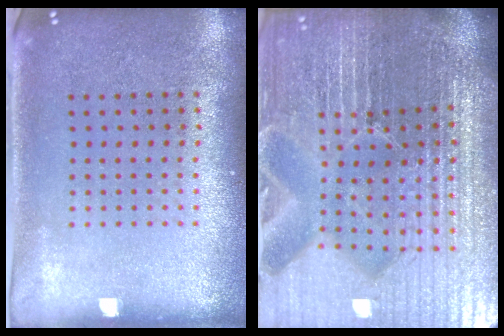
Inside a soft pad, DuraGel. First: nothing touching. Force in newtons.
{"total": 7.2, "press": 6.2, "slide": 3.6}